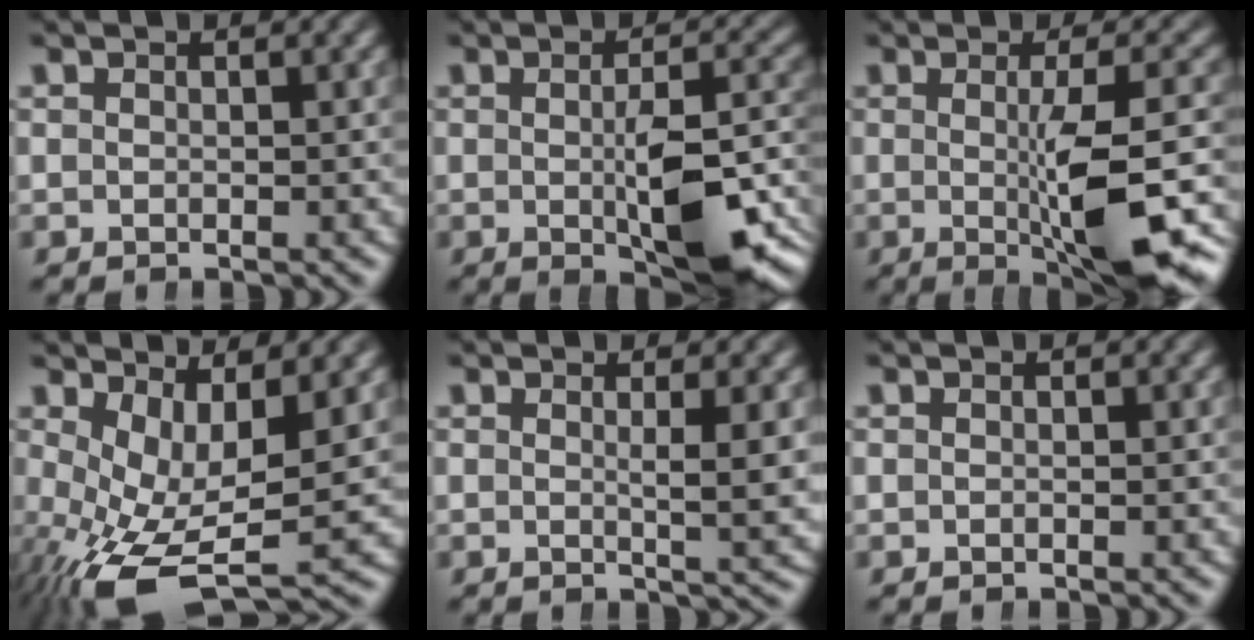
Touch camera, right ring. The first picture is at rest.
{"total": 7.4, "force": [-2.5, 1.9, 6.7], "torque": [-0.073, -0.003, -0.033]}
{"total": 8.5, "force": [-1.7, 1.2, 8.3], "torque": [-0.104, -0.009, -0.016]}
{"total": 7.0, "force": [-2.6, 3.1, 5.7], "torque": [-0.124, -0.054, -0.012]}
{"total": 2.4, "force": [0.8, -0.8, 2.2], "torque": [-0.029, -0.009, 0.015]}
{"total": 0.0}